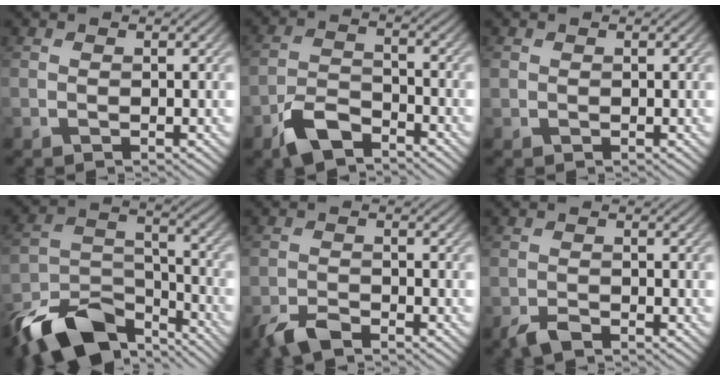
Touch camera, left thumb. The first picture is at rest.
{"total": 5.9, "force": [-4.4, 2.5, 3.2], "torque": [-0.065, -0.002, -0.094]}
{"total": 0.5, "force": [0.2, 0.4, -0.1], "torque": [0.007, -0.001, 0.002]}
{"total": 13.8, "force": [-10.2, 5.9, 7.1], "torque": [-0.141, -0.013, -0.184]}
{"total": 3.4, "force": [-2.8, 0.9, 1.7], "torque": [-0.036, -0.002, -0.062]}
{"total": 2.1, "force": [-1.7, 0.6, 1.1], "torque": [-0.024, 0.000, -0.038]}